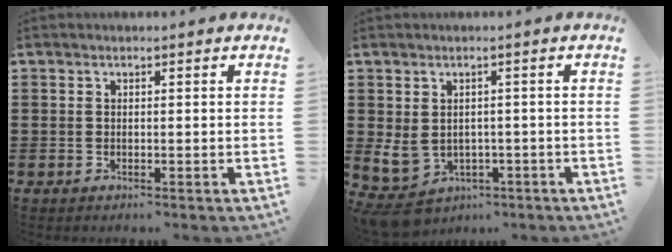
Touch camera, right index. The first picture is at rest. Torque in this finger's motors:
{"motor_torque": [1.26, 0.88, 0.33, 0.14]}